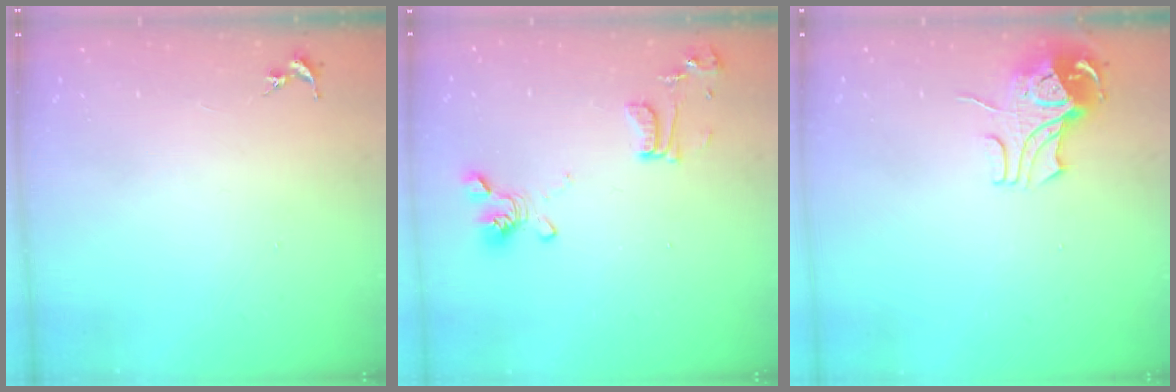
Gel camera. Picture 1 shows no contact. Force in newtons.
{"total": 13.5, "press": 13.4, "slide": 1.8}
{"total": 9.0, "press": 8.9, "slide": 1.0}